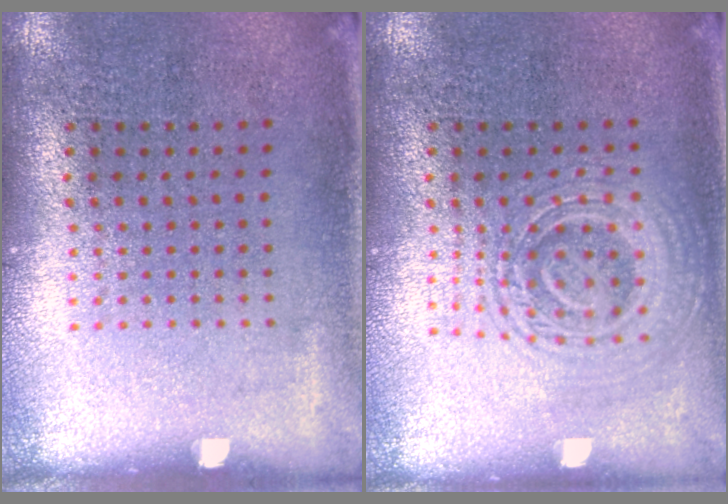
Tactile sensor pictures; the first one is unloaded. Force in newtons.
{"total": 1.8, "press": 1.8, "slide": 0.4}